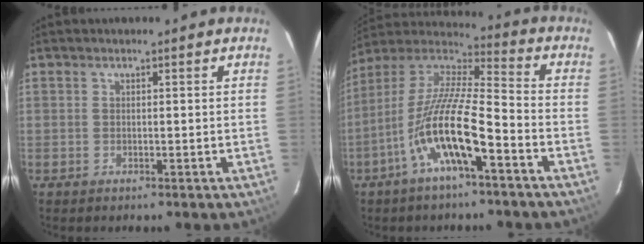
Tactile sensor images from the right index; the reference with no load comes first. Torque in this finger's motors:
{"motor_torque": [1.26, -0.88, 1.05, 0.21]}